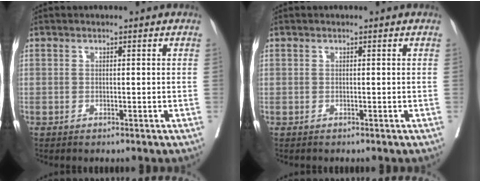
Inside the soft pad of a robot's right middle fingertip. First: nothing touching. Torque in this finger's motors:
{"motor_torque": [-1.17, 0.91, -0.09, -0.05]}